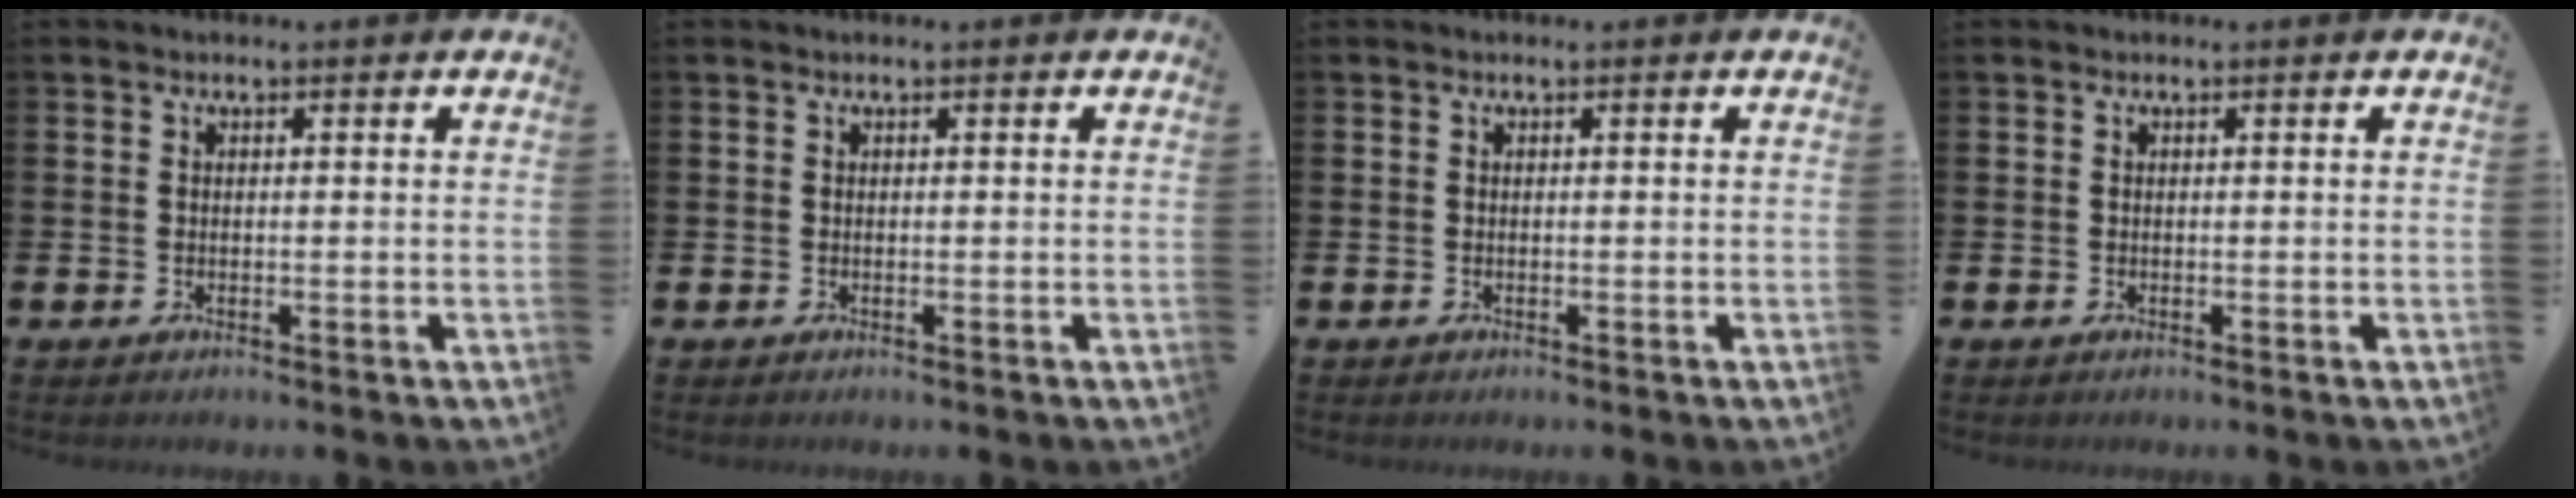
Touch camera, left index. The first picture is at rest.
{"total": 0.0}
{"total": 0.0}
{"total": 0.0}